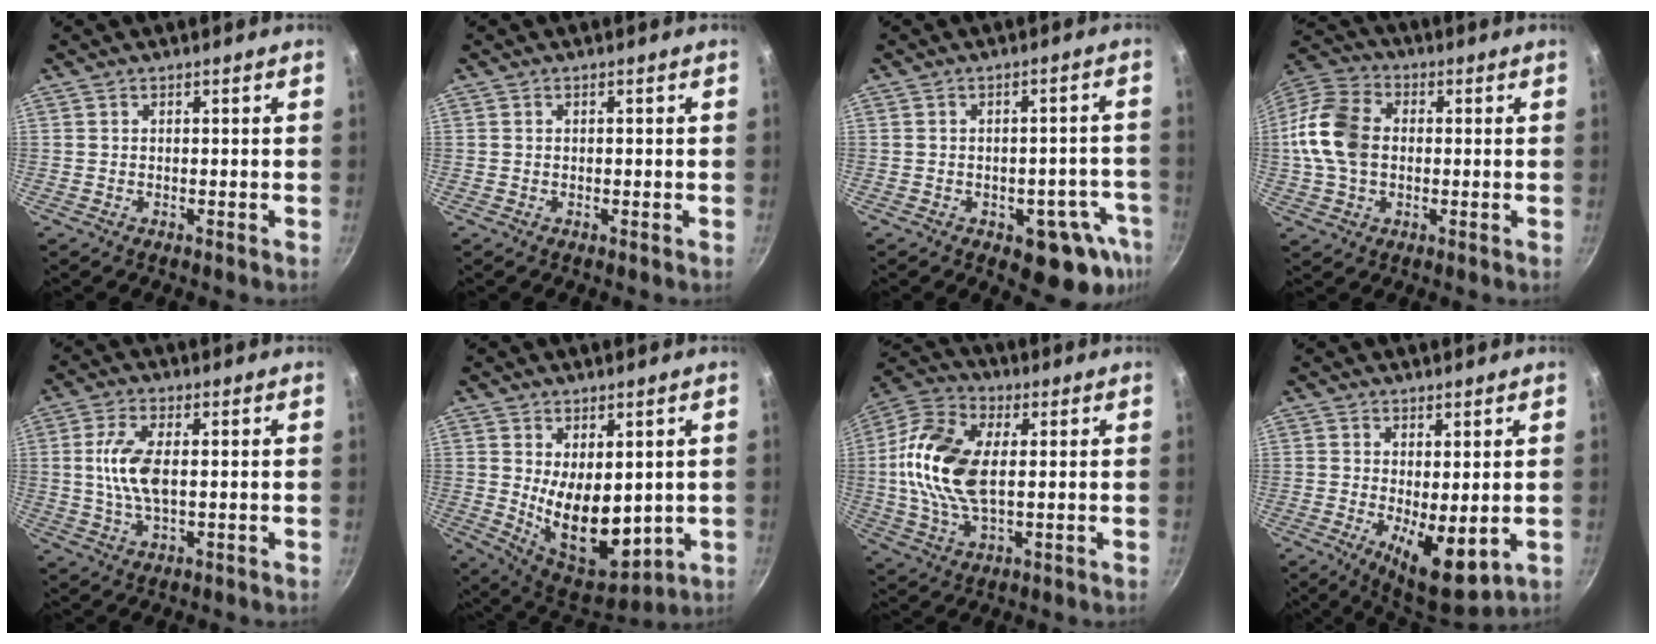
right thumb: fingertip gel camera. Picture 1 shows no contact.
{"total": 0.0}
{"total": 10.7, "force": [-4.8, 6.1, 7.4], "torque": [-0.023, 0.031, -0.053]}
{"total": 13.6, "force": [0.3, 9.6, 9.5], "torque": [-0.177, 0.022, -0.011]}
{"total": 8.3, "force": [0.7, 3.6, 7.4], "torque": [-0.152, 0.002, 0.012]}
{"total": 14.2, "force": [0.5, 8.1, 11.6], "torque": [-0.146, -0.041, 0.035]}
{"total": 16.3, "force": [1.4, 8.9, 13.6], "torque": [-0.263, 0.013, 0.014]}
{"total": 9.3, "force": [-0.7, 3.7, 8.5], "torque": [-0.112, -0.019, 0.002]}